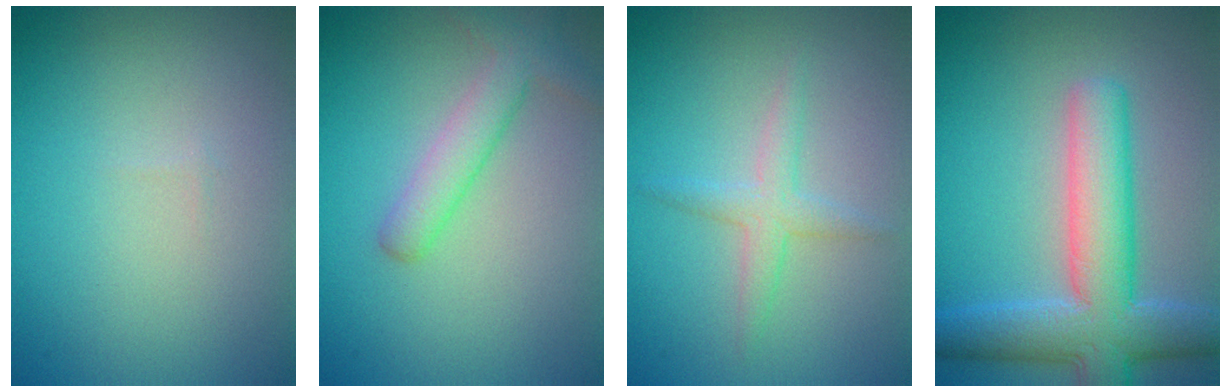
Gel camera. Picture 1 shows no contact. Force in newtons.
{"total": 3.1, "press": 3.1, "slide": 0.1}
{"total": 2.0, "press": 2.0, "slide": 0.1}
{"total": 7.6, "press": 7.6, "slide": 0.4}